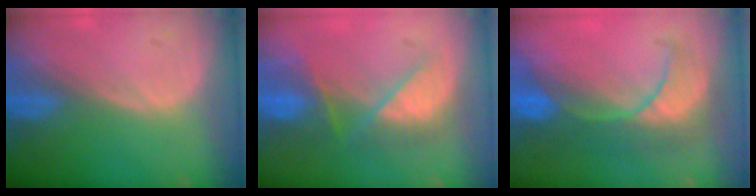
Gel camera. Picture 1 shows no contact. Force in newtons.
{"total": 7.6, "press": 7.3, "slide": 2.0}
{"total": 8.4, "press": 8.3, "slide": 1.3}